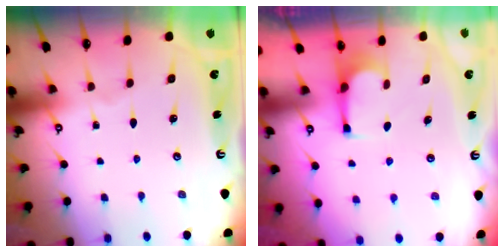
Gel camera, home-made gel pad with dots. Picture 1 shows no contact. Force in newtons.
{"total": 4.8, "press": 4.7, "slide": 0.5}